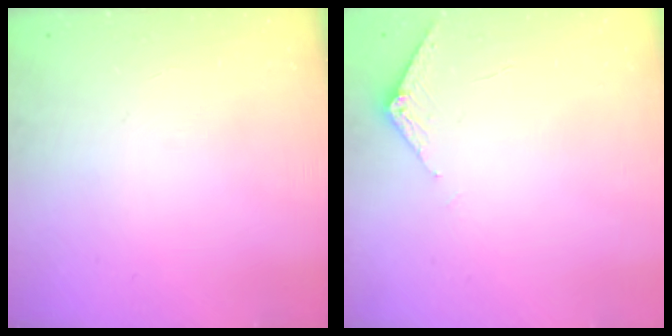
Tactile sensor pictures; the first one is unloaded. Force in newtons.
{"total": 2.9, "press": 2.9, "slide": 0.3}